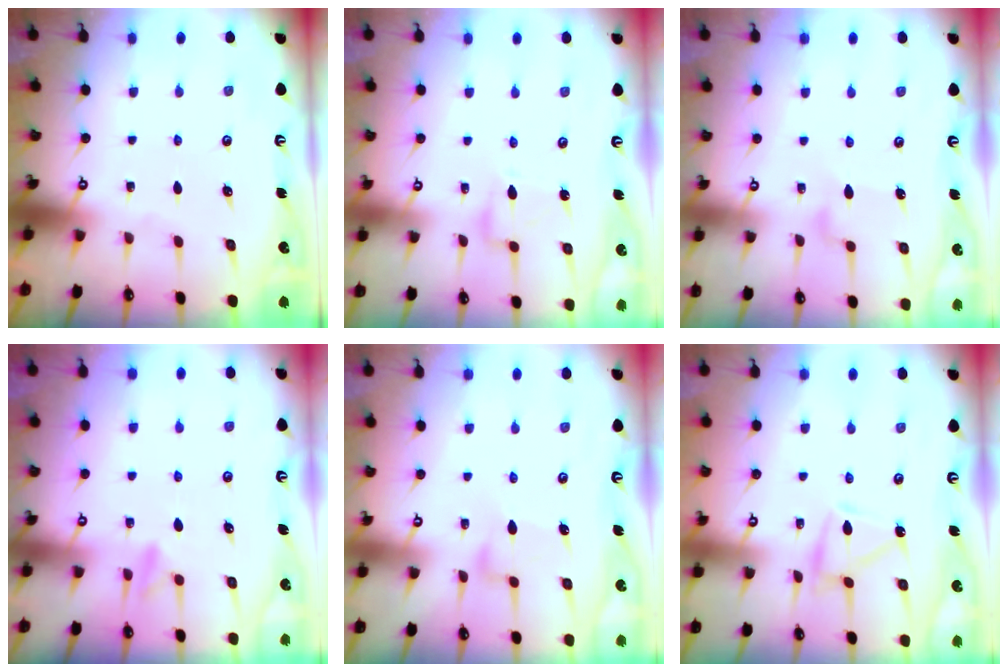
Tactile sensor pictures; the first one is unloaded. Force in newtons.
{"total": 6.5, "press": 6.5, "slide": 0.1}
{"total": 8.1, "press": 8.1, "slide": 0.4}
{"total": 8.8, "press": 8.6, "slide": 1.8}
{"total": 6.0, "press": 6.0, "slide": 0.4}
{"total": 8.7, "press": 8.7, "slide": 0.3}